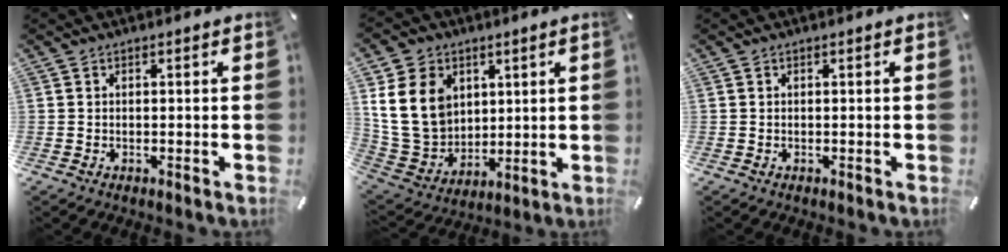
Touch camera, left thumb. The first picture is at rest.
{"total": 15.6, "force": [4.7, 12.7, 7.7], "torque": [-0.178, -0.017, 0.090]}
{"total": 0.0}